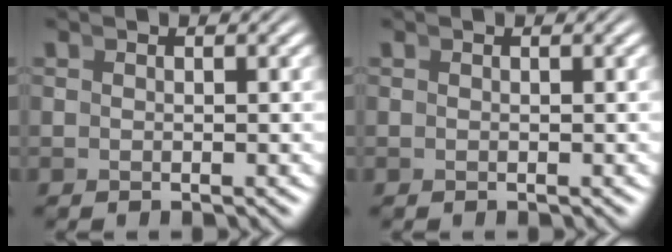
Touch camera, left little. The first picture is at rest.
{"total": 0.0}